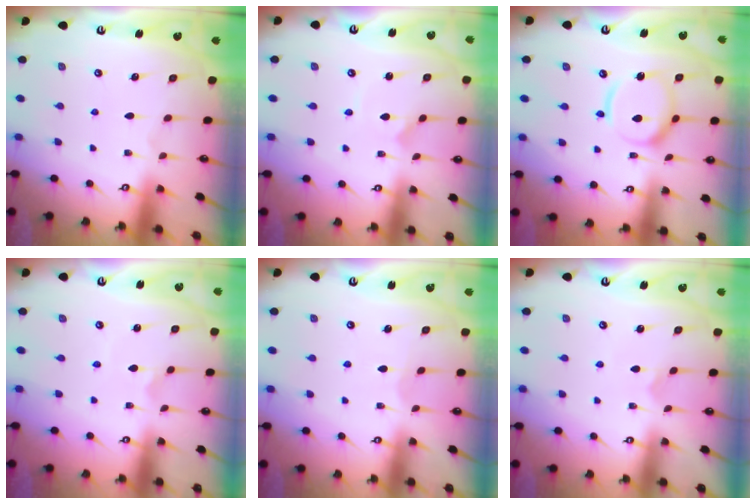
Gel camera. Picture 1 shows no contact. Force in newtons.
{"total": 1.6, "press": 1.6, "slide": 0.1}
{"total": 14.8, "press": 14.7, "slide": 1.5}
{"total": 1.7, "press": 1.7, "slide": 0.1}
{"total": 2.8, "press": 2.8, "slide": 0.2}
{"total": 2.3, "press": 2.3, "slide": 0.2}